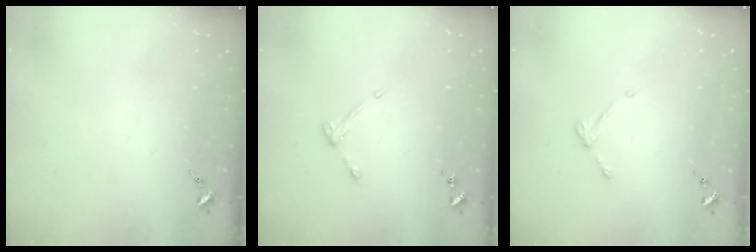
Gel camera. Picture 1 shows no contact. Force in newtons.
{"total": 3.2, "press": 3.1, "slide": 0.5}
{"total": 3.7, "press": 3.7, "slide": 0.5}